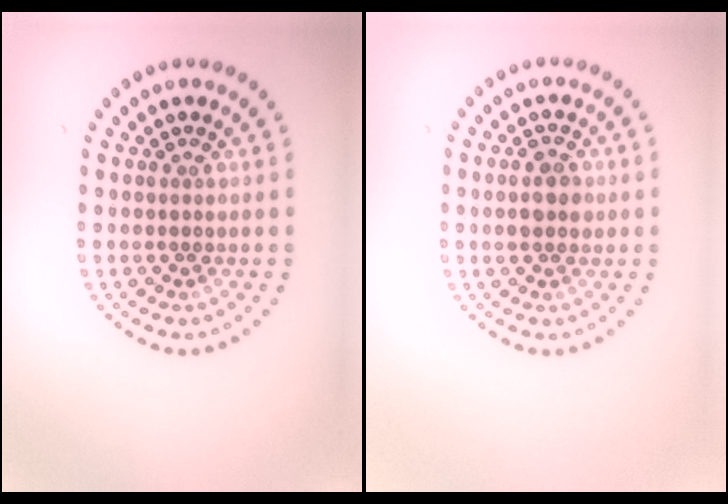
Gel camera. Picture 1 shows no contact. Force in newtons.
{"total": 2.8, "press": 2.8, "slide": 0.1}